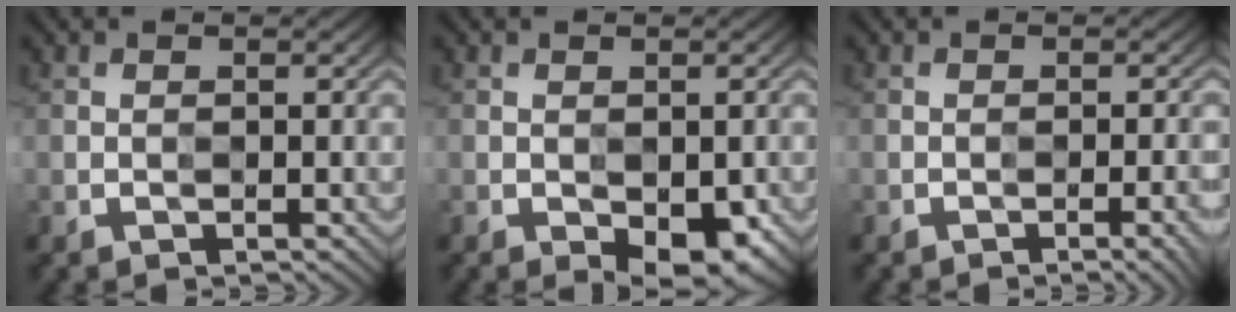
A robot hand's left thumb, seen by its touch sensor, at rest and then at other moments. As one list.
[{"total": 4.4, "force": [-2.6, 1.8, 3.0], "torque": [-0.045, -0.012, -0.033]}, {"total": 3.7, "force": [-2.3, 0.7, 2.8], "torque": [-0.023, -0.005, -0.023]}]